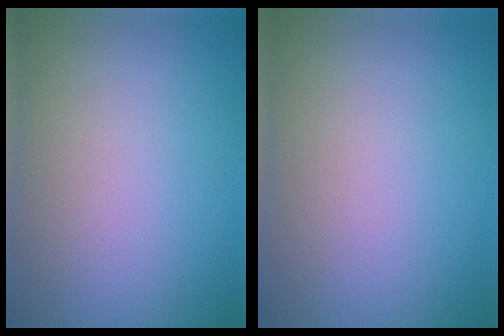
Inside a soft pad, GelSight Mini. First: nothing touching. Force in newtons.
{"total": 0.0}